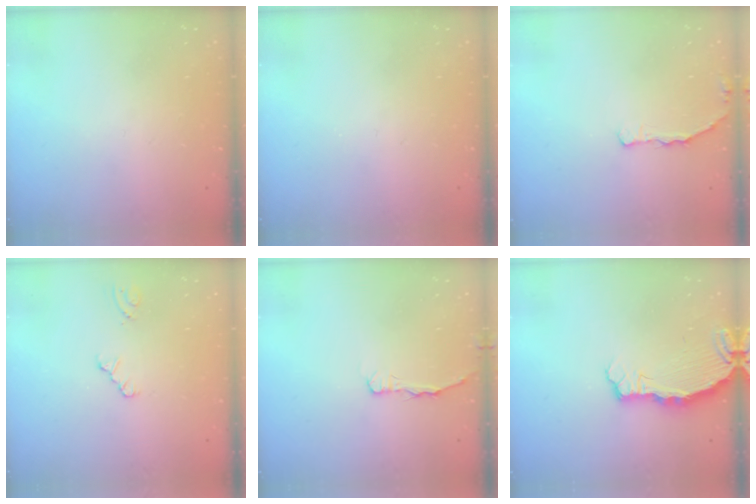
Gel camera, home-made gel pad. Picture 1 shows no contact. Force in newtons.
{"total": 0.0}
{"total": 5.0, "press": 3.9, "slide": 3.1}
{"total": 1.2, "press": 1.2, "slide": 0.2}
{"total": 2.9, "press": 2.9, "slide": 0.4}
{"total": 4.4, "press": 4.4, "slide": 0.4}